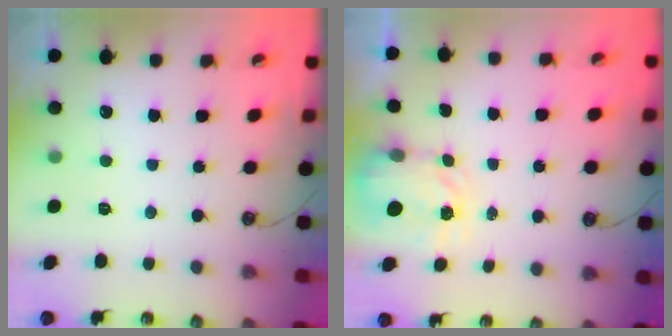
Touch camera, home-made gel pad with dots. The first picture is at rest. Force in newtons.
{"total": 3.7, "press": 3.7, "slide": 0.5}